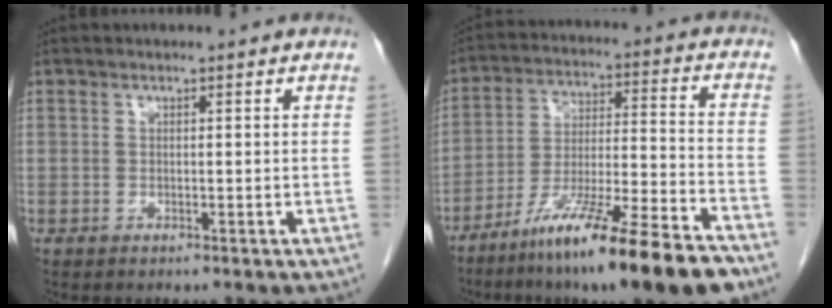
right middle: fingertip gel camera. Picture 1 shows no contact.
{"total": 18.4, "force": [-12.8, 0.4, 13.2], "torque": [-0.206, -0.028, -0.219]}